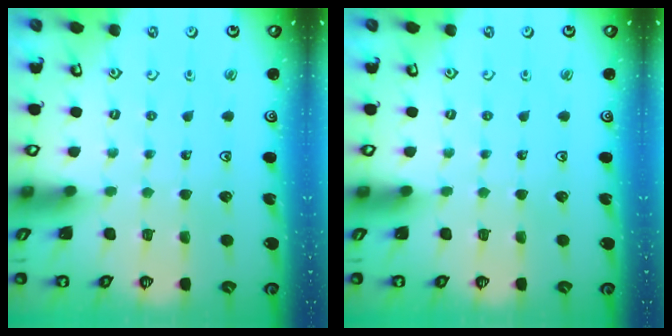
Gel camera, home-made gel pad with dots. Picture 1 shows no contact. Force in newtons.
{"total": 0.0}